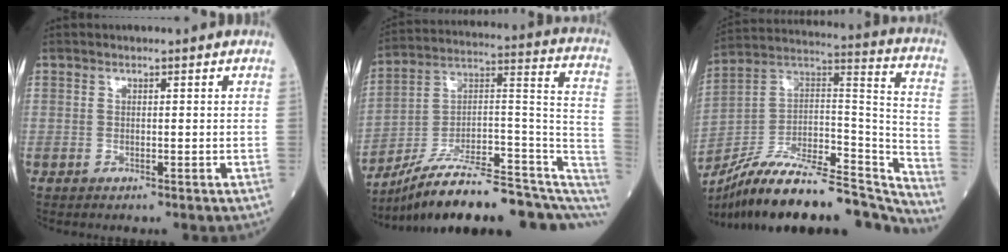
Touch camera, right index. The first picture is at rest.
{"total": 24.7, "force": [-18.0, 6.3, 15.6], "torque": [-0.171, 0.045, -0.270]}
{"total": 30.2, "force": [-26.1, 6.7, 13.7], "torque": [-0.179, 0.022, -0.399]}